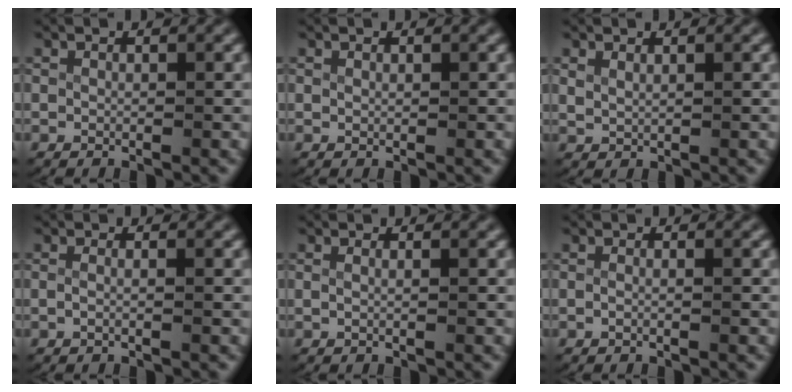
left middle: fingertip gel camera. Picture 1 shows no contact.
{"total": 0.0}
{"total": 1.0, "force": [0.9, 0.1, 0.2], "torque": [-0.009, -0.004, 0.028]}
{"total": 0.9, "force": [-0.5, -0.1, 0.8], "torque": [-0.023, -0.009, -0.004]}
{"total": 0.6, "force": [0.0, -0.2, 0.6], "torque": [-0.015, -0.005, 0.002]}
{"total": 0.7, "force": [-0.5, -0.2, 0.5], "torque": [-0.015, -0.007, -0.004]}